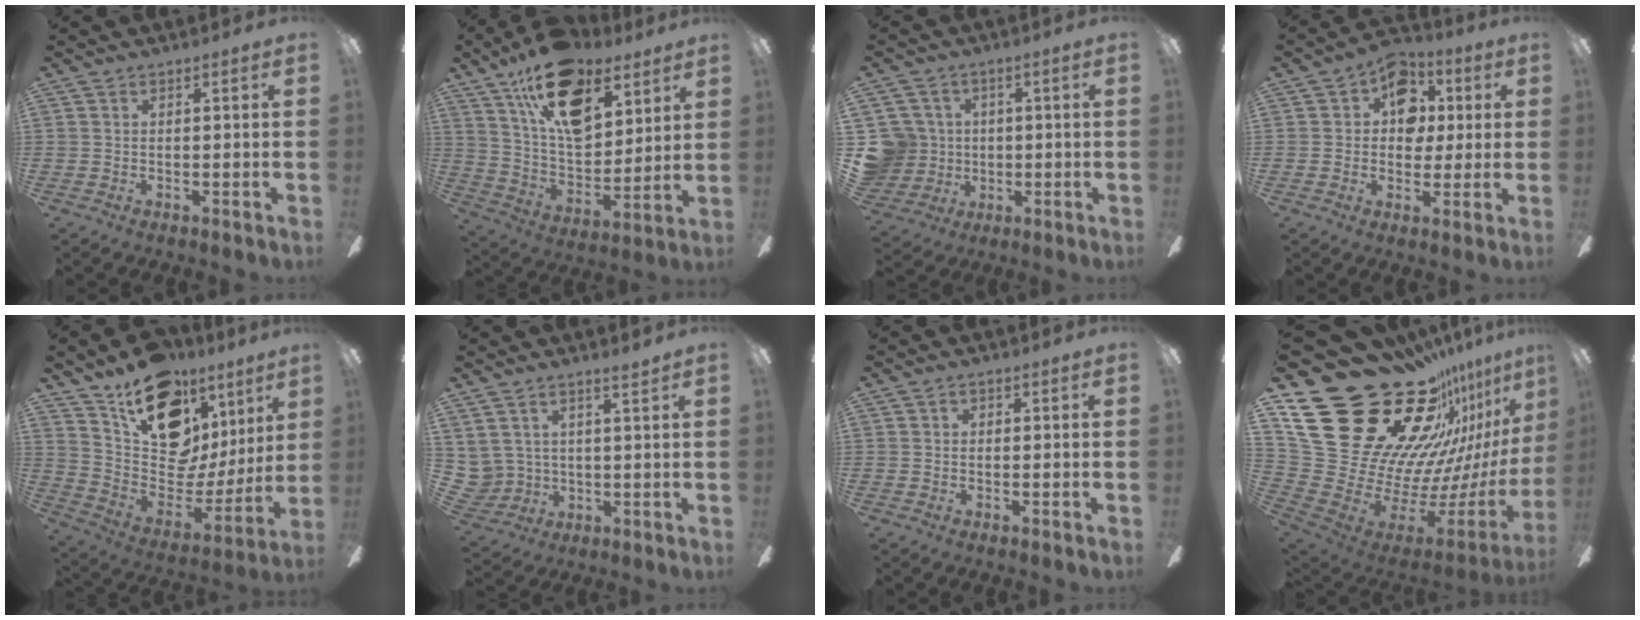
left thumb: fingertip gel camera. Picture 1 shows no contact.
{"total": 21.3, "force": [12.9, 11.6, 12.4], "torque": [-0.204, -0.063, 0.230]}
{"total": 10.0, "force": [0.7, 9.7, 2.0], "torque": [-0.083, 0.003, 0.024]}
{"total": 10.9, "force": [3.5, 8.8, 5.4], "torque": [-0.071, -0.007, 0.063]}
{"total": 19.3, "force": [13.0, 11.1, 9.0], "torque": [-0.130, -0.096, 0.237]}
{"total": 6.3, "force": [4.5, 4.3, 1.1], "torque": [-0.040, -0.022, 0.091]}
{"total": 0.9, "force": [-0.1, 0.8, 0.4], "torque": [-0.009, 0.006, -0.002]}
{"total": 36.1, "force": [22.0, 20.9, 19.5], "torque": [-0.263, -0.220, 0.494]}